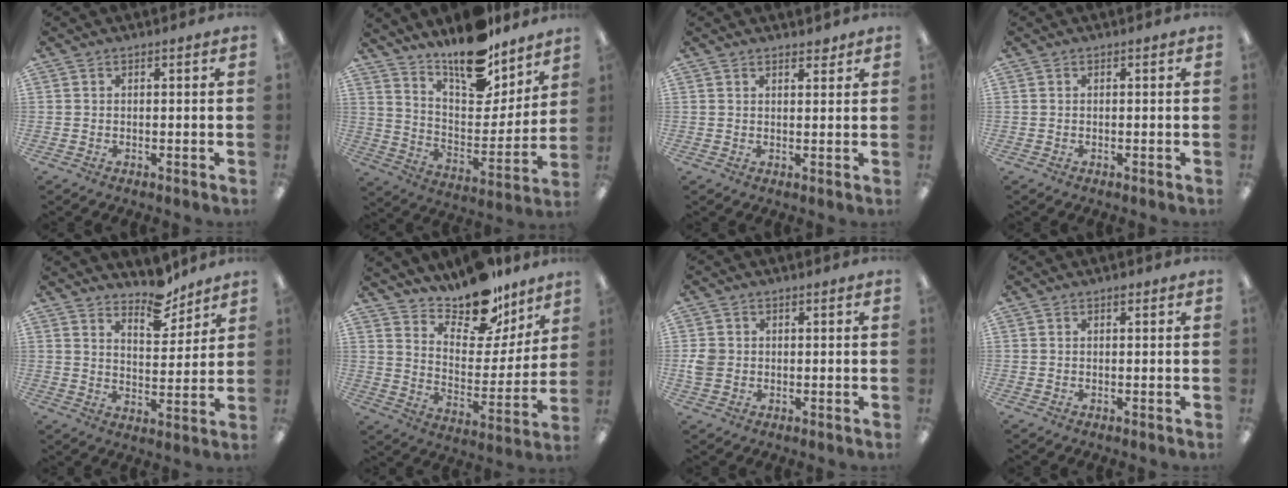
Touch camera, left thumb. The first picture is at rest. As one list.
[{"total": 15.6, "force": [13.9, 4.8, 5.3], "torque": [-0.088, -0.118, 0.244]}, {"total": 2.3, "force": [2.0, 0.9, 0.7], "torque": [0.000, -0.008, 0.033]}, {"total": 0.0}, {"total": 9.0, "force": [7.7, 3.5, 3.0], "torque": [-0.020, -0.061, 0.135]}, {"total": 15.7, "force": [13.5, 6.0, 5.5], "torque": [-0.083, -0.112, 0.237]}, {"total": 3.2, "force": [0.0, 2.9, 1.3], "torque": [-0.015, 0.004, -0.001]}, {"total": 0.6, "force": [0.5, 0.2, 0.3], "torque": [0.000, -0.002, 0.007]}]